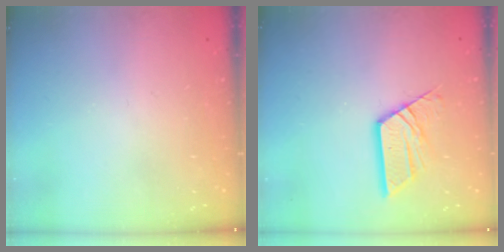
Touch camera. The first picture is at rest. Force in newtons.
{"total": 12.2, "press": 12.2, "slide": 1.2}